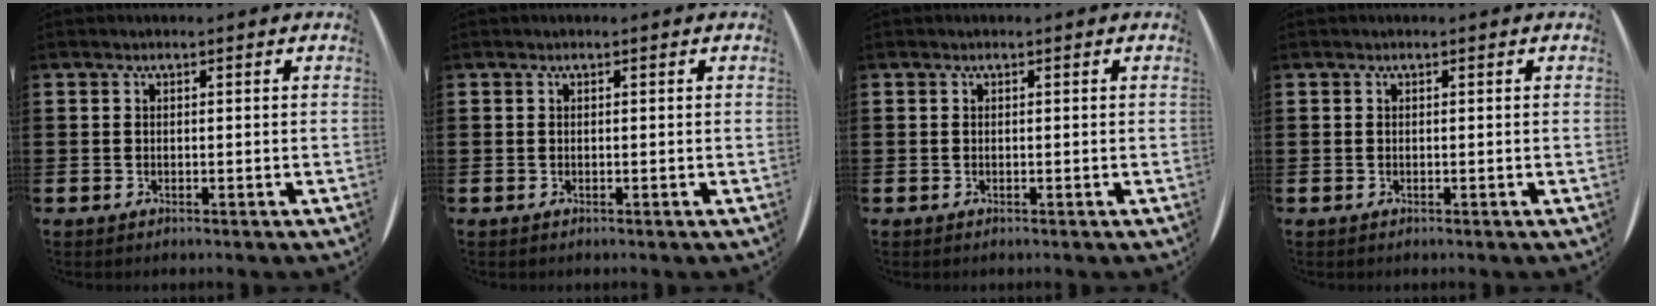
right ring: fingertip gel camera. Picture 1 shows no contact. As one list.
[{"total": 0.0}, {"total": 0.0}, {"total": 0.0}]